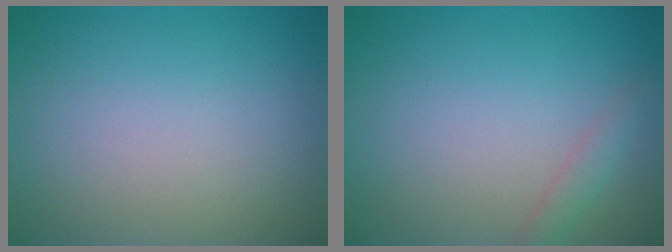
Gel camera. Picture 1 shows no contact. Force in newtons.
{"total": 1.4, "press": 1.4, "slide": 0.0}